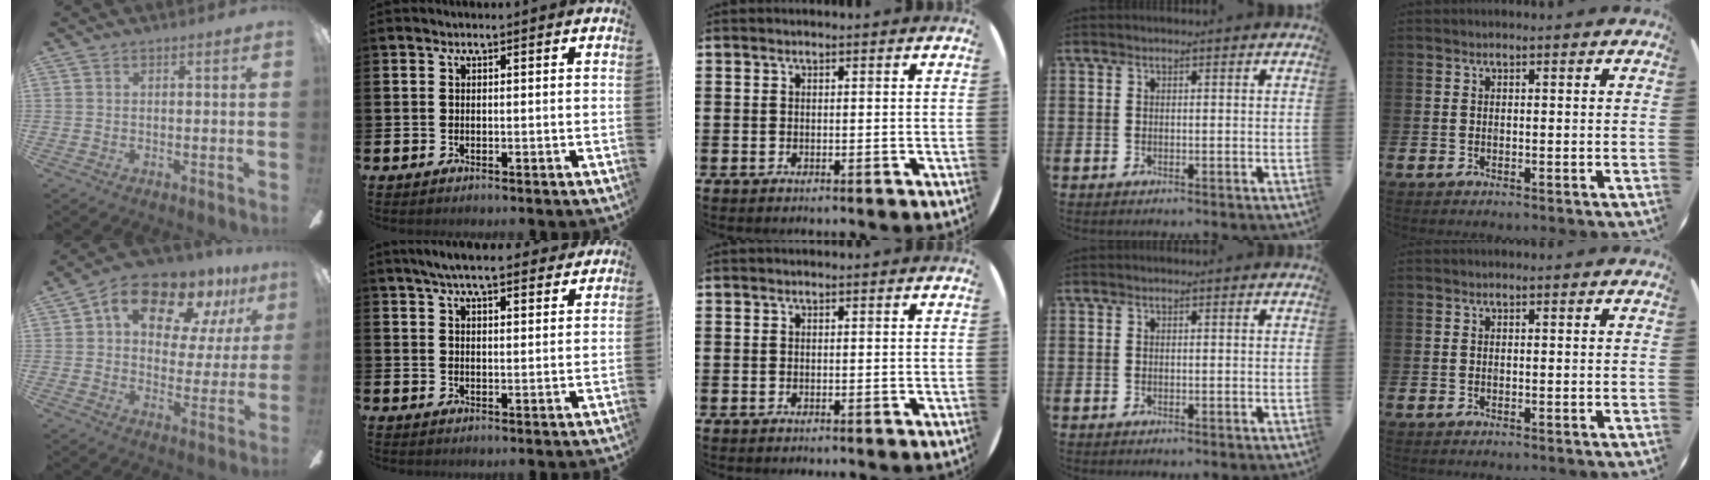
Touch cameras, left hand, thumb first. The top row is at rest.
{"thumb": {"total": 15.3, "force": [9.5, 8.2, 8.7], "torque": [-0.143, -0.046, 0.166]}, "index": {"total": 5.9, "force": [5.5, 0.8, 2.1], "torque": [-0.045, -0.018, 0.099]}}